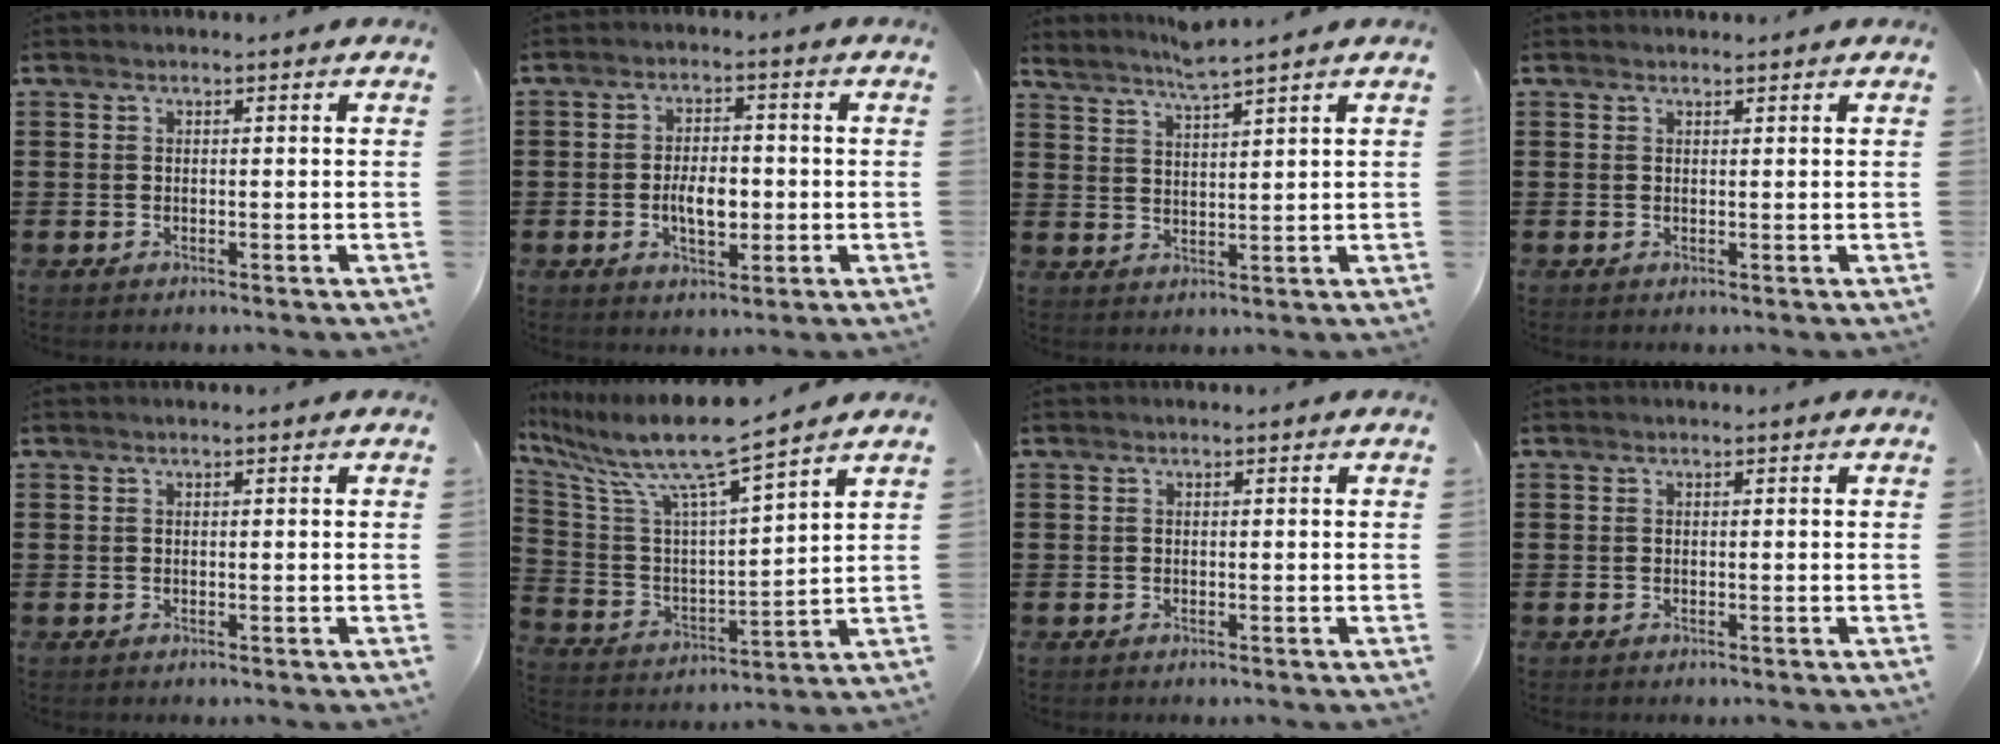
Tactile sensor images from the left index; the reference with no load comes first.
{"total": 5.2, "force": [-0.8, 2.6, 4.4], "torque": [-0.063, -0.001, -0.018]}
{"total": 3.9, "force": [3.6, -0.8, 1.2], "torque": [-0.035, -0.014, 0.063]}
{"total": 0.7, "force": [0.7, 0.1, 0.1], "torque": [-0.002, 0.000, 0.015]}
{"total": 0.0}
{"total": 10.9, "force": [8.7, 0.3, 6.5], "torque": [-0.162, -0.059, 0.141]}
{"total": 0.0}
{"total": 0.0}